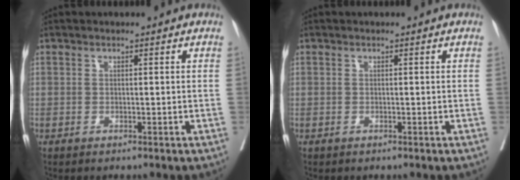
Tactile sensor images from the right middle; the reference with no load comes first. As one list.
[{"total": 0.0}]